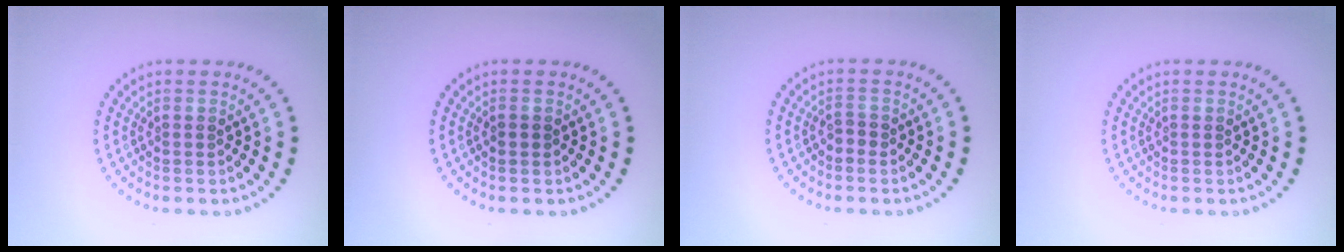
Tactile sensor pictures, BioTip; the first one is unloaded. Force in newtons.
{"total": 1.0, "press": 1.0, "slide": 0.1}
{"total": 0.9, "press": 0.8, "slide": 0.4}
{"total": 0.0}